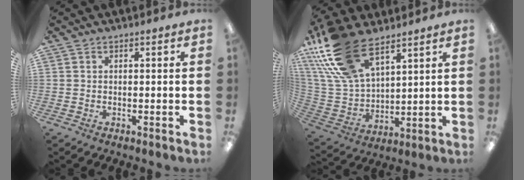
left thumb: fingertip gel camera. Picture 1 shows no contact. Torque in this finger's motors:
{"motor_torque": [0.62, 0.61, 1.46, -1.31, 0.27]}